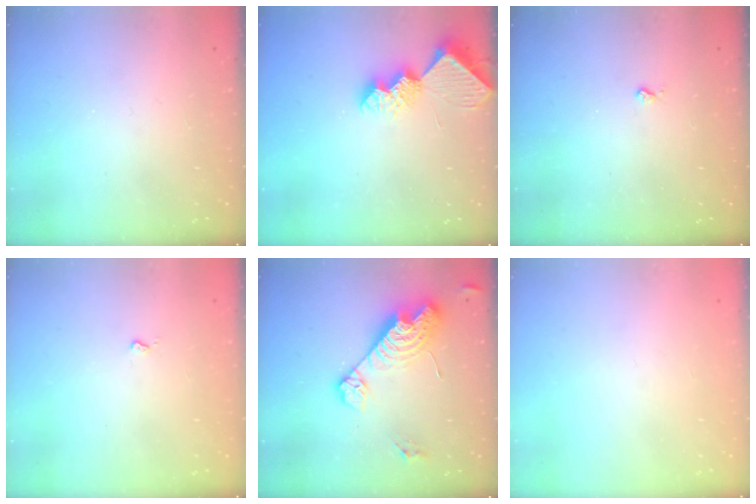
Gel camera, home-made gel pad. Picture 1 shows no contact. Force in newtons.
{"total": 9.1, "press": 9.1, "slide": 0.7}
{"total": 2.1, "press": 2.1, "slide": 0.5}
{"total": 2.6, "press": 2.6, "slide": 0.4}
{"total": 15.9, "press": 15.9, "slide": 1.3}
{"total": 0.0}